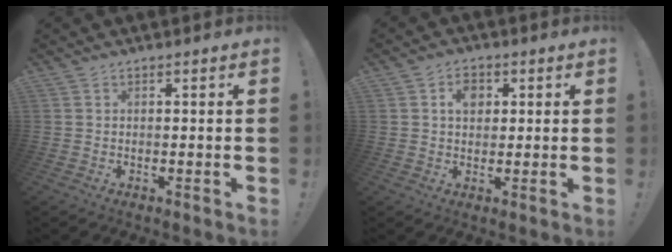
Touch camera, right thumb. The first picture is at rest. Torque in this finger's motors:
{"motor_torque": [0.68, 0.59, 0.02, -0.01, -0.01]}